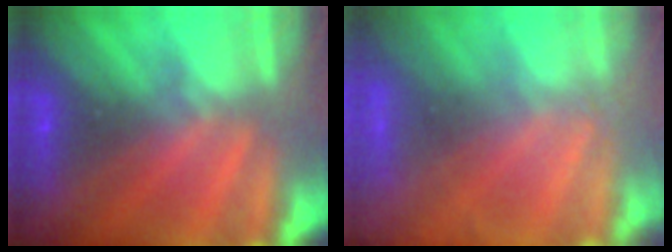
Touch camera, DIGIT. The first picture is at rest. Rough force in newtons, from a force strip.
{"total": 2.4}